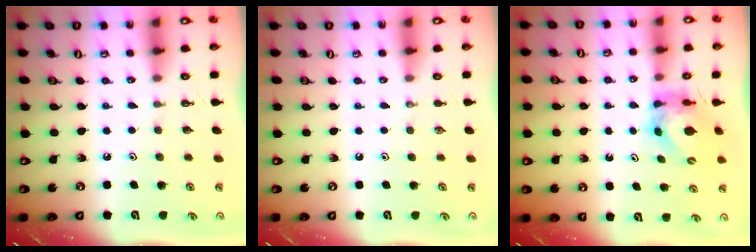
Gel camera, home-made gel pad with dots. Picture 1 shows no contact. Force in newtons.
{"total": 0.0}
{"total": 5.7, "press": 5.7, "slide": 0.5}